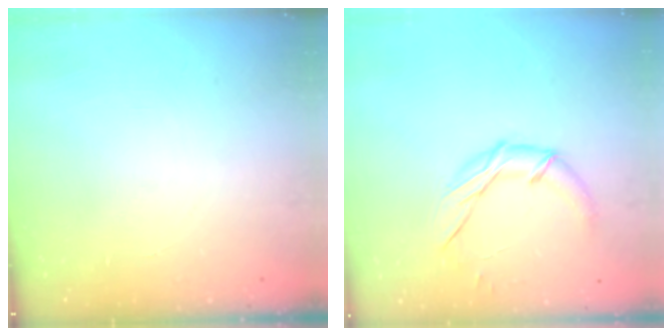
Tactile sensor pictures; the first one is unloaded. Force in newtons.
{"total": 9.1, "press": 9.1, "slide": 0.4}